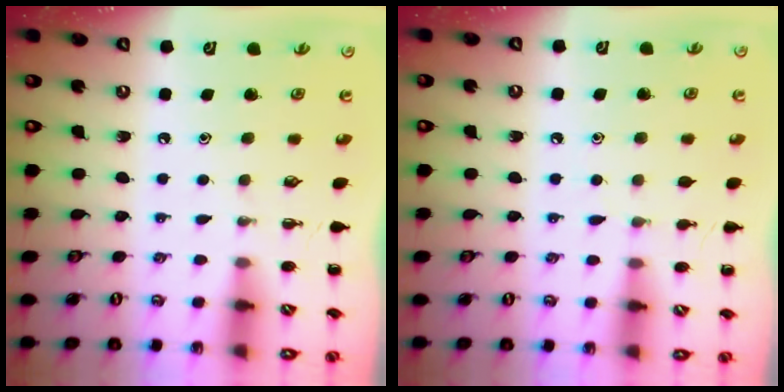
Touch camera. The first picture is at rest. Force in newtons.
{"total": 4.2, "press": 3.9, "slide": 1.4}